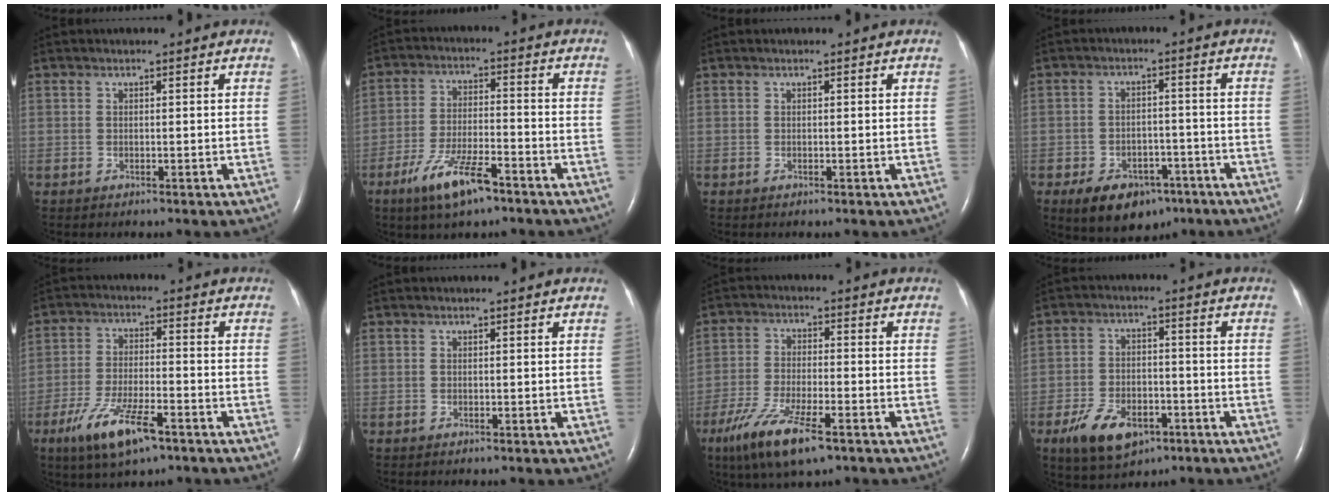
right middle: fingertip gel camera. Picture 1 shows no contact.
{"total": 9.2, "force": [-6.0, 2.1, 6.7], "torque": [-0.135, -0.011, -0.106]}
{"total": 0.0}
{"total": 9.8, "force": [-6.1, 5.9, 4.9], "torque": [-0.076, 0.009, -0.086]}
{"total": 10.2, "force": [-6.0, 2.5, 7.9], "torque": [-0.159, -0.016, -0.103]}
{"total": 0.0}
{"total": 10.6, "force": [-6.5, 2.2, 8.1], "torque": [-0.163, -0.023, -0.112]}
{"total": 9.5, "force": [-5.2, 5.1, 6.1], "torque": [-0.120, -0.004, -0.082]}